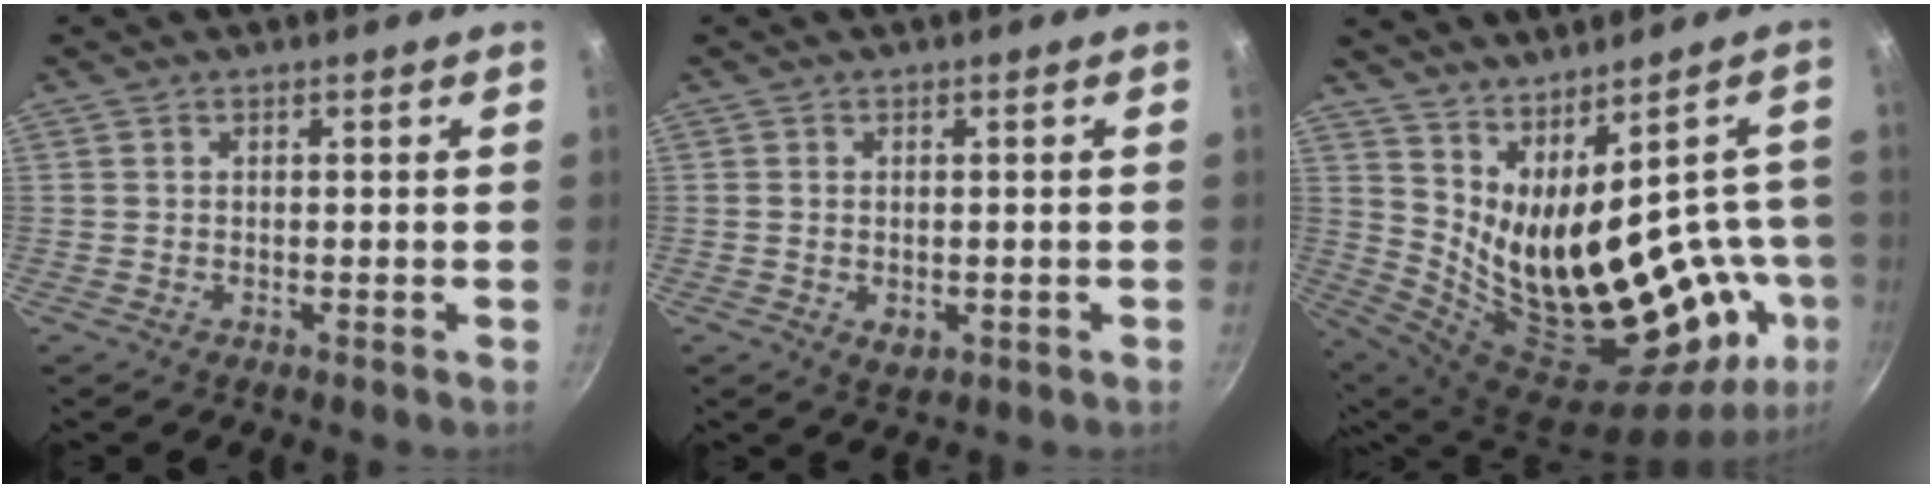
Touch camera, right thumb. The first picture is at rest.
{"total": 3.0, "force": [-0.5, 1.9, 2.2], "torque": [-0.034, -0.008, -0.005]}
{"total": 25.5, "force": [0.5, 13.0, 21.9], "torque": [-0.287, -0.048, 0.053]}